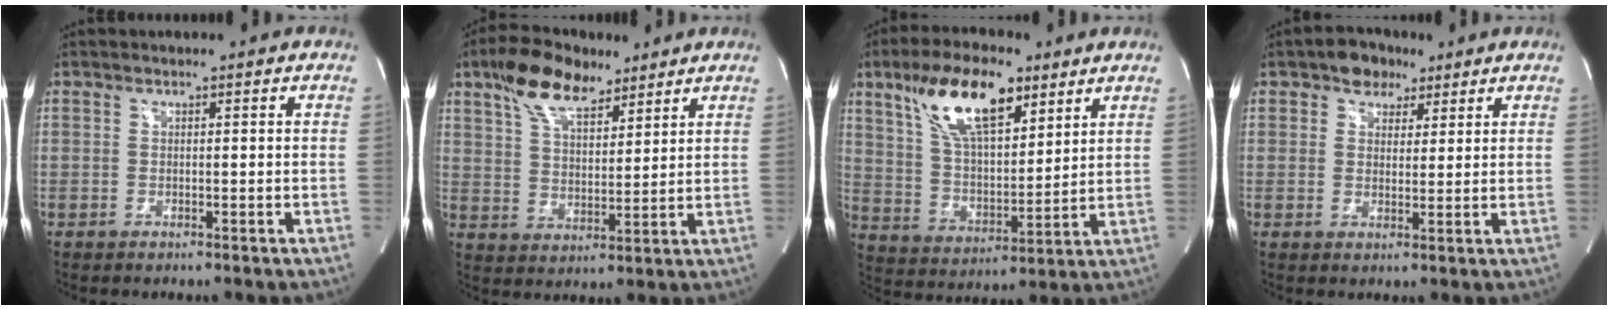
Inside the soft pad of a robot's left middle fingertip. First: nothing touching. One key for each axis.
{"total": 11.2, "fx": 7.6, "fy": 4.5, "fz": 6.8, "tx": -0.130, "ty": 0.017, "tz": 0.141}
{"total": 15.7, "fx": 9.1, "fy": 5.6, "fz": 11.4, "tx": -0.214, "ty": 0.017, "tz": 0.168}
{"total": 5.1, "fx": 3.1, "fy": 3.6, "fz": 1.9, "tx": -0.023, "ty": 0.013, "tz": 0.049}